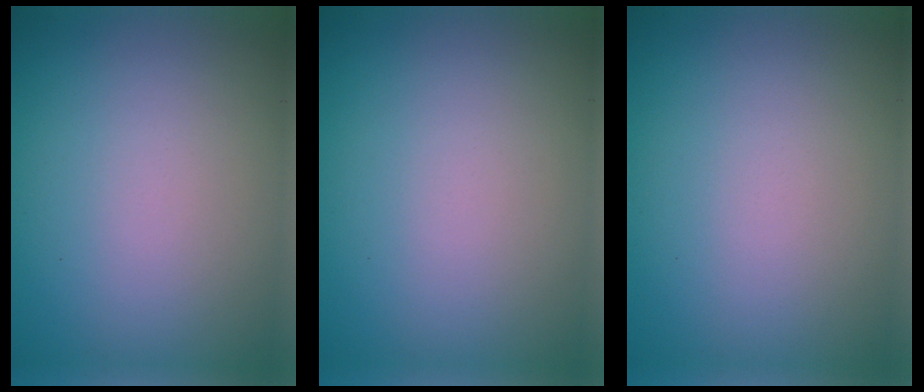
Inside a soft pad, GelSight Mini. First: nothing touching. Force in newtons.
{"total": 0.0}
{"total": 0.0}